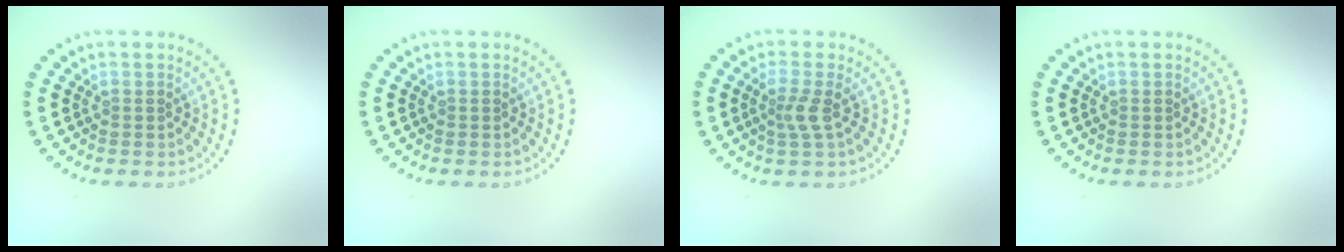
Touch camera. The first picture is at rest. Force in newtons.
{"total": 0.0}
{"total": 2.0, "press": 1.5, "slide": 1.4}
{"total": 0.0}